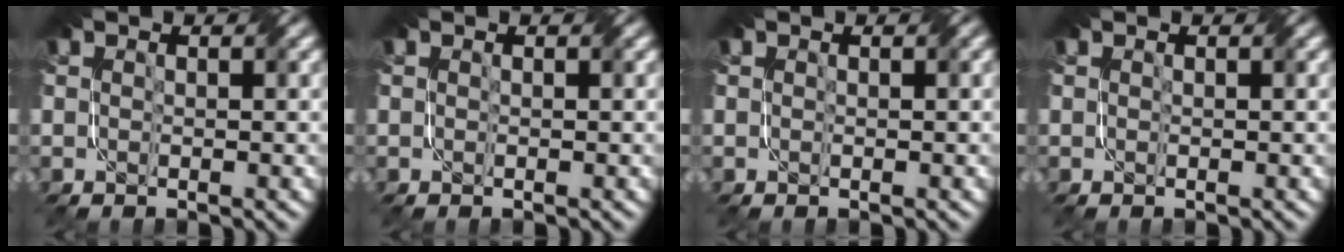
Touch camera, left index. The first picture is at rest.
{"total": 0.0}
{"total": 0.0}
{"total": 0.0}